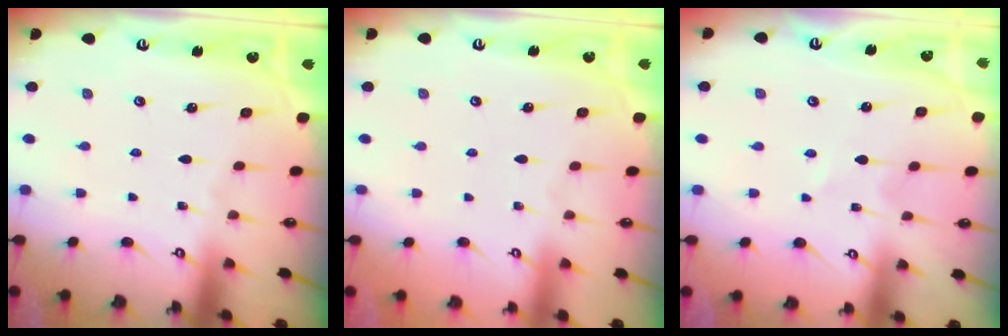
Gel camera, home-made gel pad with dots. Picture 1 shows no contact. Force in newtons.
{"total": 0.0}
{"total": 0.8, "press": 0.8, "slide": 0.2}